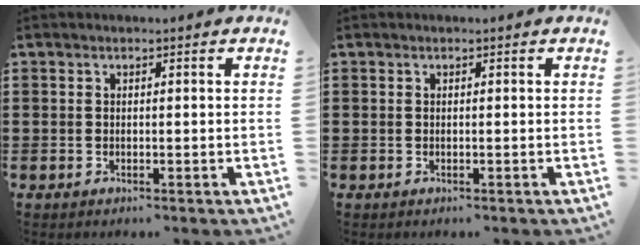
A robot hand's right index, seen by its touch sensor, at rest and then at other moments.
{"total": 0.0}